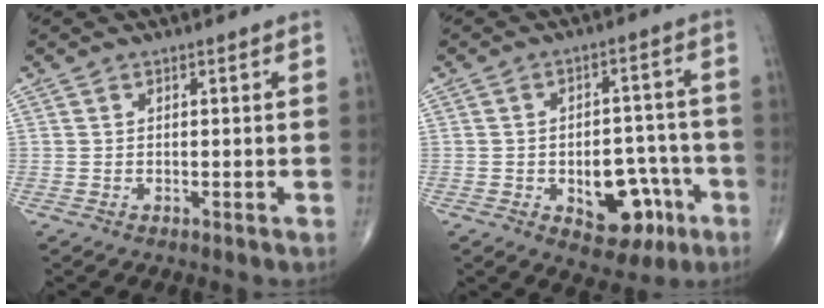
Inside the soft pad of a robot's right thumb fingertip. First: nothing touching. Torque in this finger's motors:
{"motor_torque": [3.88, 1.13, 0.46, -0.63, 0.24]}